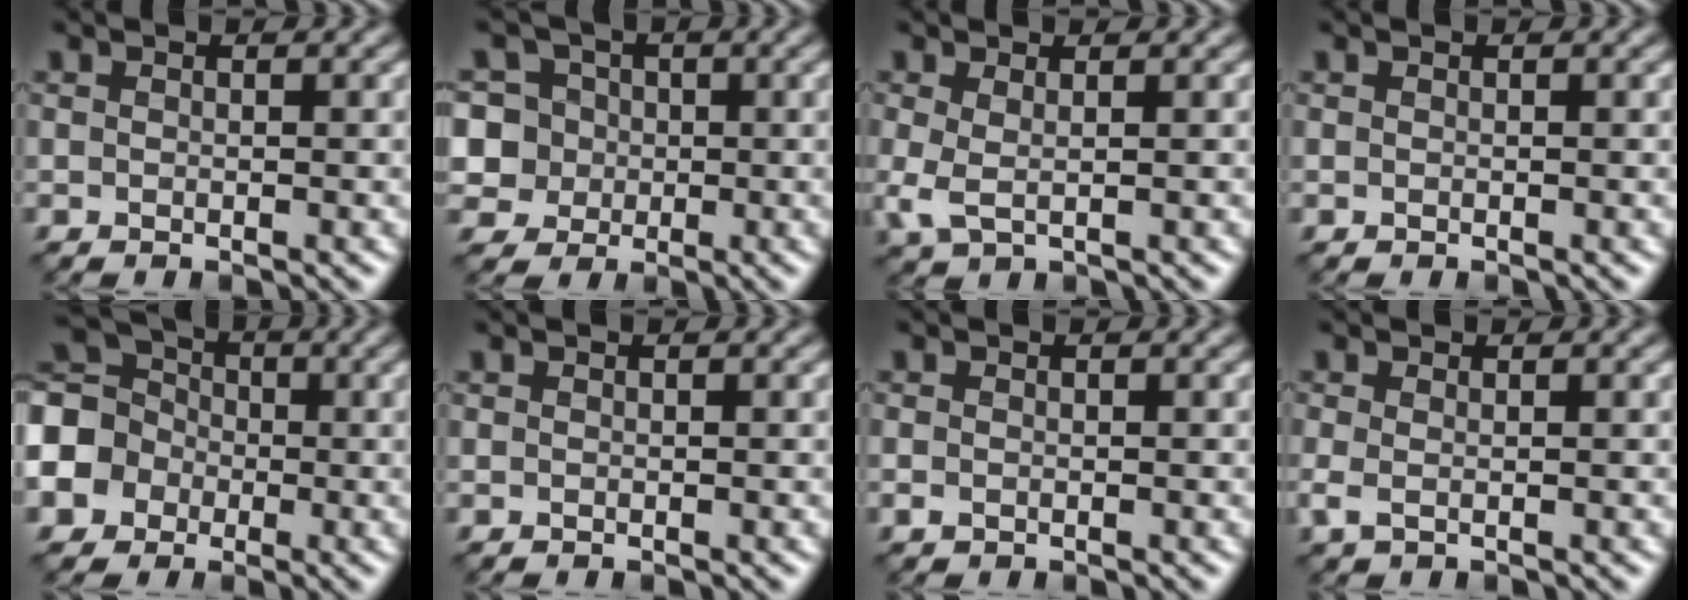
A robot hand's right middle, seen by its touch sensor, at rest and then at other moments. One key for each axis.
{"total": 7.3, "fx": 1.0, "fy": 6.8, "fz": 2.4, "tx": -0.047, "ty": 0.040, "tz": -0.002}
{"total": 2.2, "fx": 0.2, "fy": 1.0, "fz": 1.9, "tx": -0.048, "ty": -0.002, "tz": 0.002}
{"total": 0.0}
{"total": 9.3, "fx": -2.2, "fy": 8.1, "fz": 3.9, "tx": -0.110, "ty": -0.002, "tz": -0.068}
{"total": 0.0}
{"total": 0.7, "fx": -0.2, "fy": 0.5, "fz": 0.4, "tx": -0.009, "ty": -0.004, "tz": -0.004}
{"total": 1.2, "fx": -0.1, "fy": 0.5, "fz": 1.1, "tx": -0.028, "ty": -0.002, "tz": -0.003}